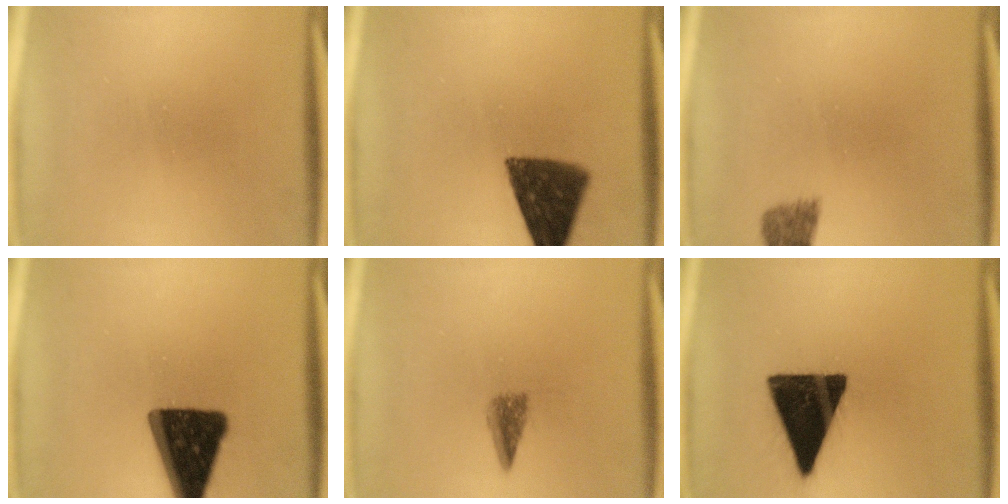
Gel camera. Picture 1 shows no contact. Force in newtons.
{"total": 11.3}
{"total": 1.9}
{"total": 16.6}
{"total": 2.7}
{"total": 16.6}